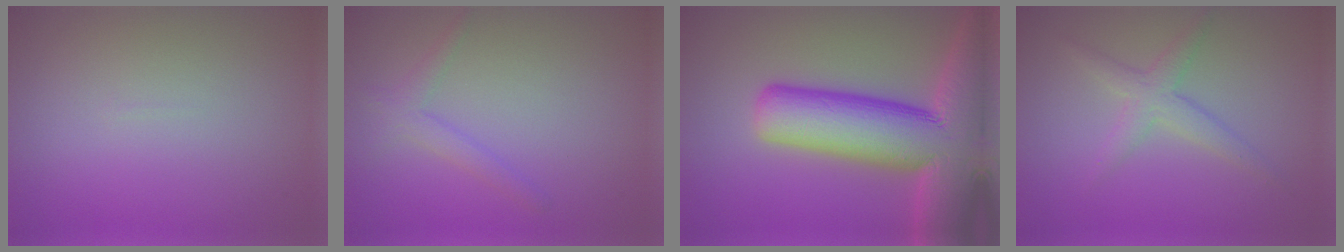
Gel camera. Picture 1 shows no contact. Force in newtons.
{"total": 1.8, "press": 1.8, "slide": 0.0}
{"total": 15.6, "press": 15.6, "slide": 0.7}
{"total": 2.5, "press": 2.5, "slide": 0.2}